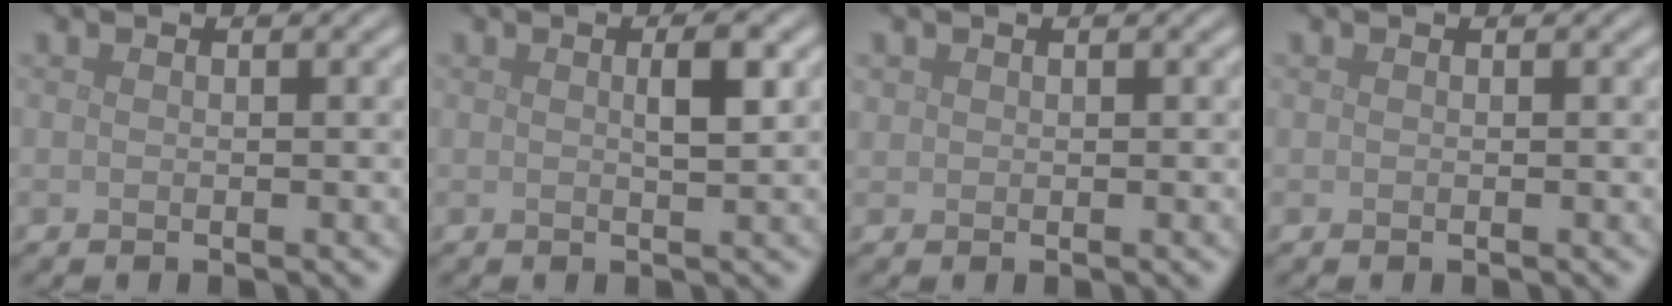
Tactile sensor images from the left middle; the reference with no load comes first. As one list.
[{"total": 2.2, "force": [0.6, 0.4, 2.1], "torque": [-0.030, 0.005, 0.008]}, {"total": 0.6, "force": [0.4, 0.5, 0.0], "torque": [0.003, -0.001, 0.010]}, {"total": 0.0}]